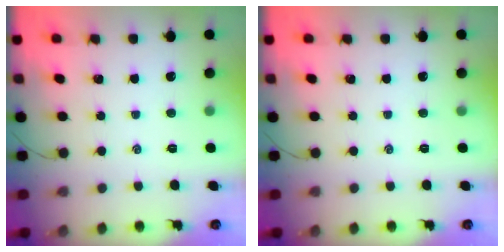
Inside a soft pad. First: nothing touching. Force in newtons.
{"total": 0.0}